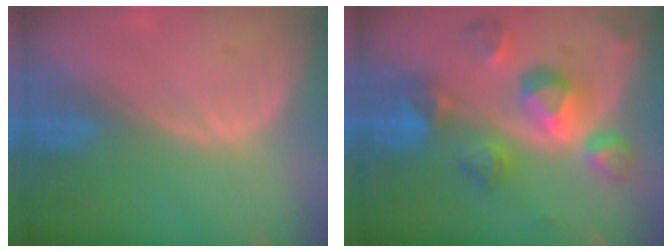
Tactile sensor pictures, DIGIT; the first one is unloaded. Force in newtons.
{"total": 10.4, "press": 9.3, "slide": 4.6}